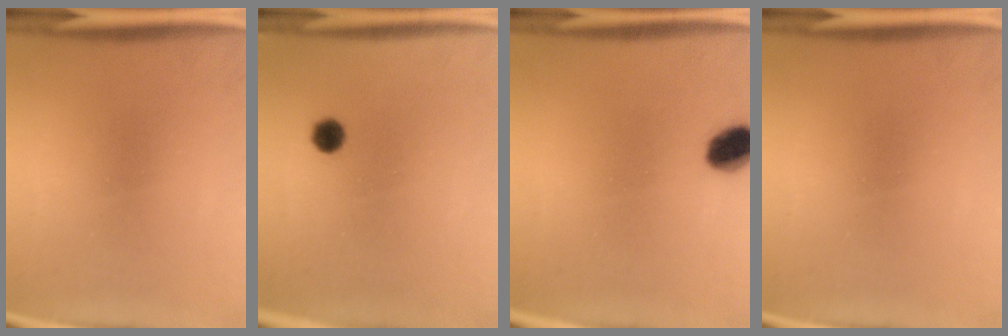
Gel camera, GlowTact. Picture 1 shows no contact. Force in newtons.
{"total": 2.5}
{"total": 6.4}
{"total": 0.0}